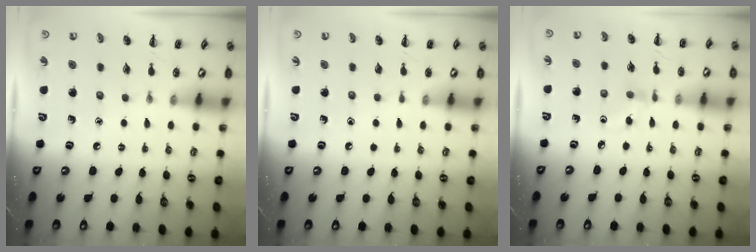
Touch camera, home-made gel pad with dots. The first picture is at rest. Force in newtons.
{"total": 0.0}
{"total": 2.7, "press": 2.4, "slide": 1.1}